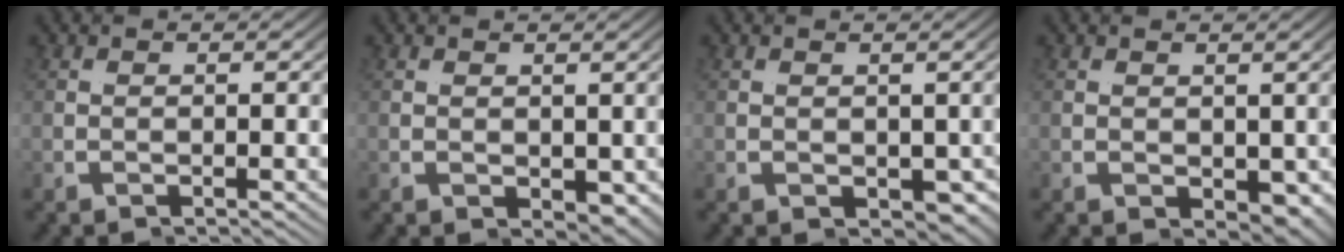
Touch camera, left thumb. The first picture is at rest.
{"total": 1.4, "force": [0.6, 0.5, 1.1], "torque": [-0.017, 0.003, 0.008]}
{"total": 2.9, "force": [-0.3, 1.9, 2.2], "torque": [-0.032, -0.009, 0.003]}
{"total": 1.7, "force": [0.5, 0.8, 1.4], "torque": [-0.021, 0.002, 0.008]}